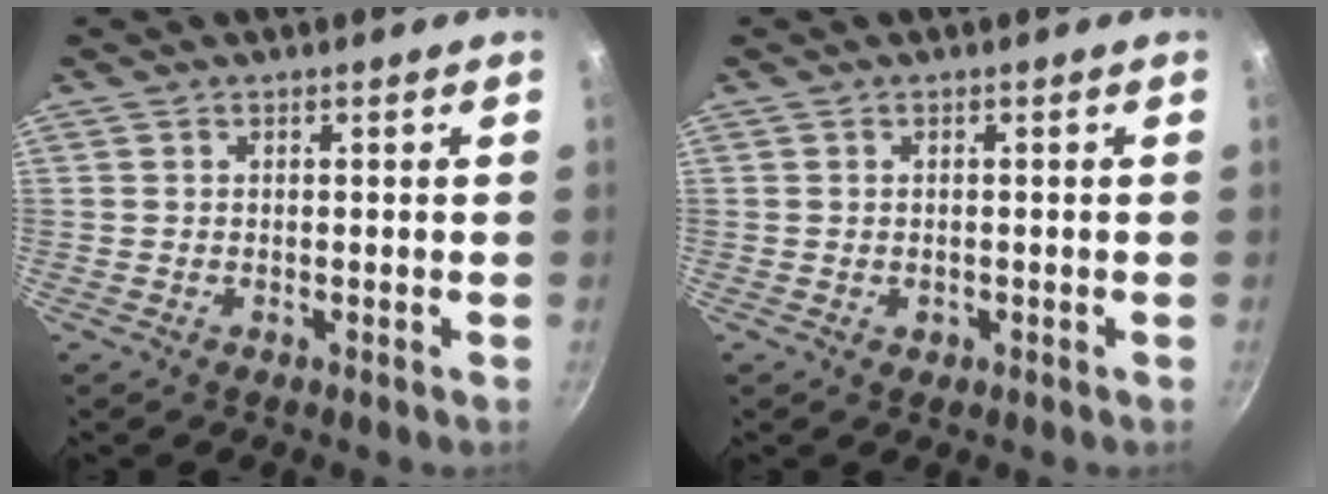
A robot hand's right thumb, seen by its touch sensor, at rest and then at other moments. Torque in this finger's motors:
{"motor_torque": [-0.22, -0.08, -0.40, 0.16, -0.06]}